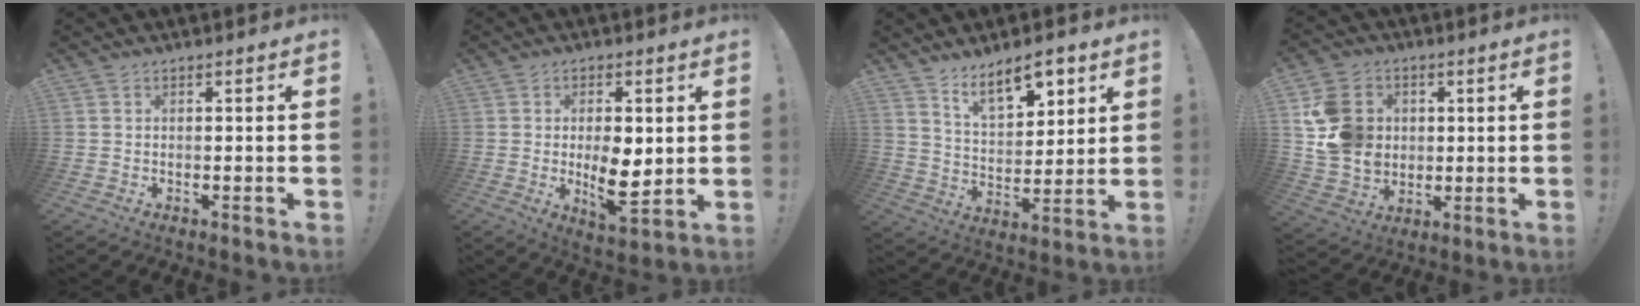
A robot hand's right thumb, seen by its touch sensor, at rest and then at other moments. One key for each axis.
{"total": 9.3, "fx": -0.1, "fy": 4.2, "fz": 8.3, "tx": -0.129, "ty": -0.015, "tz": -0.002}
{"total": 12.1, "fx": 8.3, "fy": 5.3, "fz": 7.1, "tx": -0.103, "ty": -0.044, "tz": 0.146}
{"total": 14.5, "fx": 2.4, "fy": 12.8, "fz": 6.5, "tx": -0.113, "ty": -0.003, "tz": 0.055}